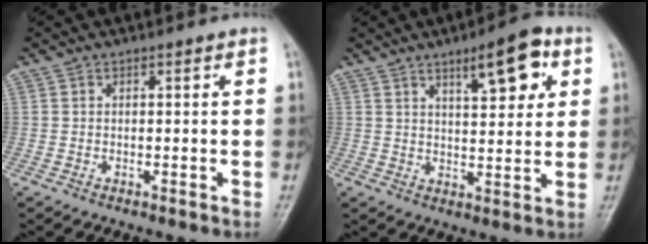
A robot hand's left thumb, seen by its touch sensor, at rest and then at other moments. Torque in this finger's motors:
{"motor_torque": [0.26, 0.23, 0.17, -0.26, 0.18]}